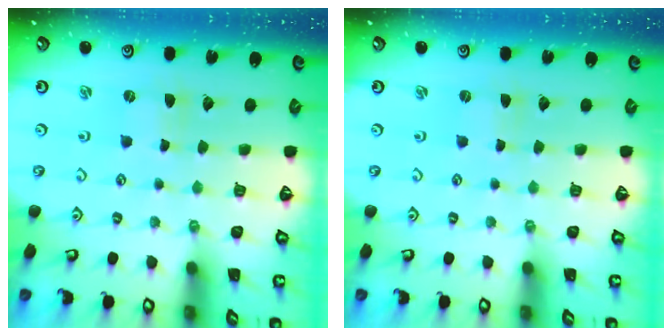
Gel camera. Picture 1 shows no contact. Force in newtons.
{"total": 0.0}